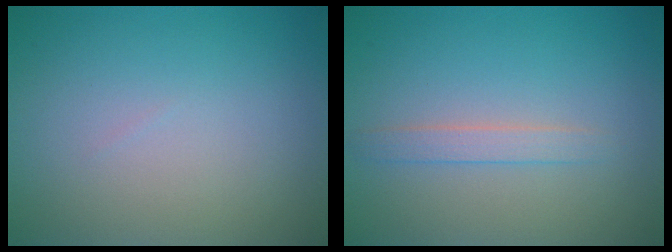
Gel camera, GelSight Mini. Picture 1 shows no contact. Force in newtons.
{"total": 1.5, "press": 1.4, "slide": 0.1}